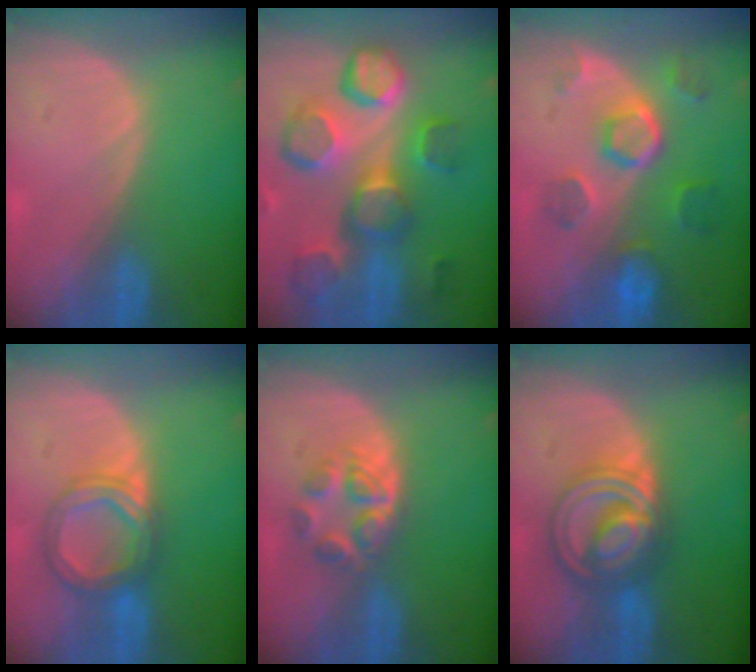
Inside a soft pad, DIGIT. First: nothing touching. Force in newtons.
{"total": 12.7, "press": 11.2, "slide": 6.0}
{"total": 8.6, "press": 7.7, "slide": 3.9}
{"total": 6.2, "press": 6.2, "slide": 0.4}
{"total": 5.0, "press": 4.8, "slide": 1.6}
{"total": 8.3, "press": 8.3, "slide": 0.6}